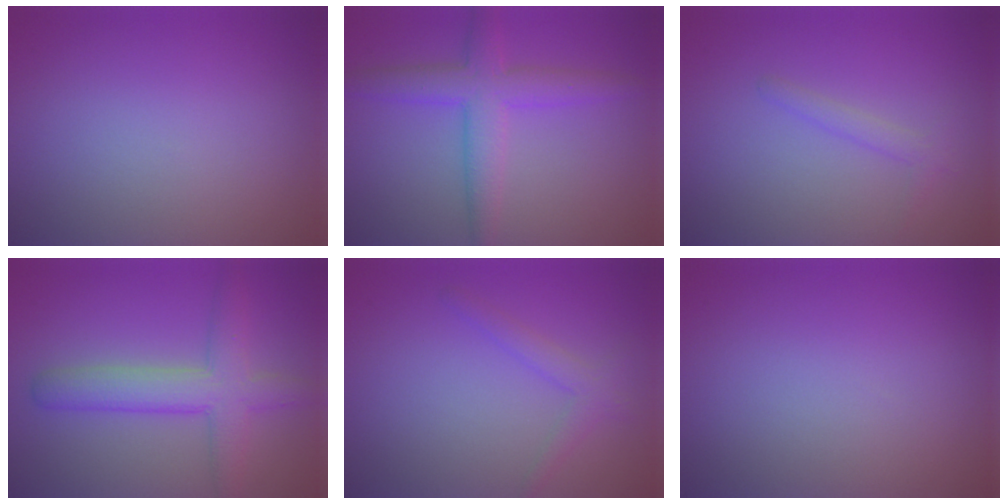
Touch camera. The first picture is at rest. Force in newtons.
{"total": 4.6, "press": 4.6, "slide": 0.1}
{"total": 1.3, "press": 1.3, "slide": 0.0}
{"total": 5.1, "press": 5.1, "slide": 0.3}
{"total": 1.8, "press": 1.8, "slide": 0.0}
{"total": 0.0}